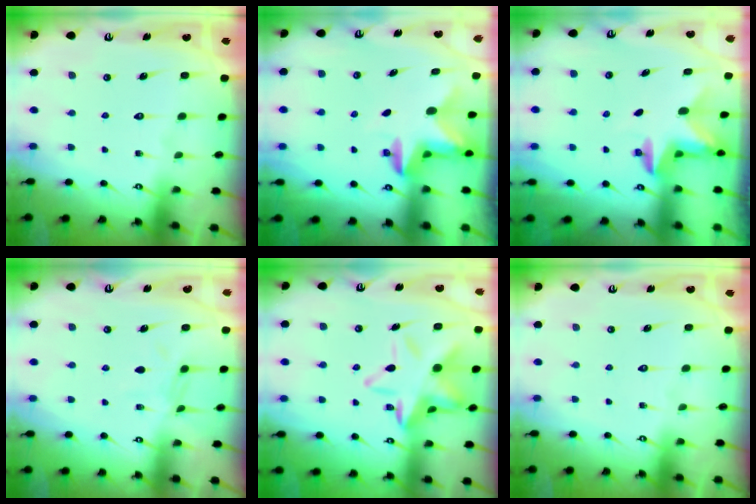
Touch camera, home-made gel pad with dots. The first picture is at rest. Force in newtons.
{"total": 2.8, "press": 2.8, "slide": 0.6}
{"total": 2.5, "press": 2.5, "slide": 0.4}
{"total": 5.0, "press": 5.0, "slide": 0.5}
{"total": 14.4, "press": 14.3, "slide": 1.3}
{"total": 0.0}